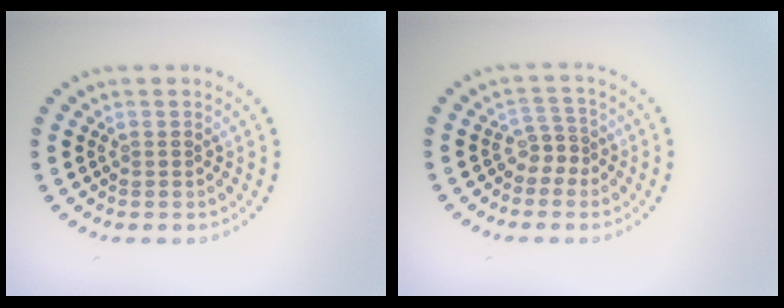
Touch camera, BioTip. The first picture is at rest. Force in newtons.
{"total": 1.8, "press": 1.3, "slide": 1.3}